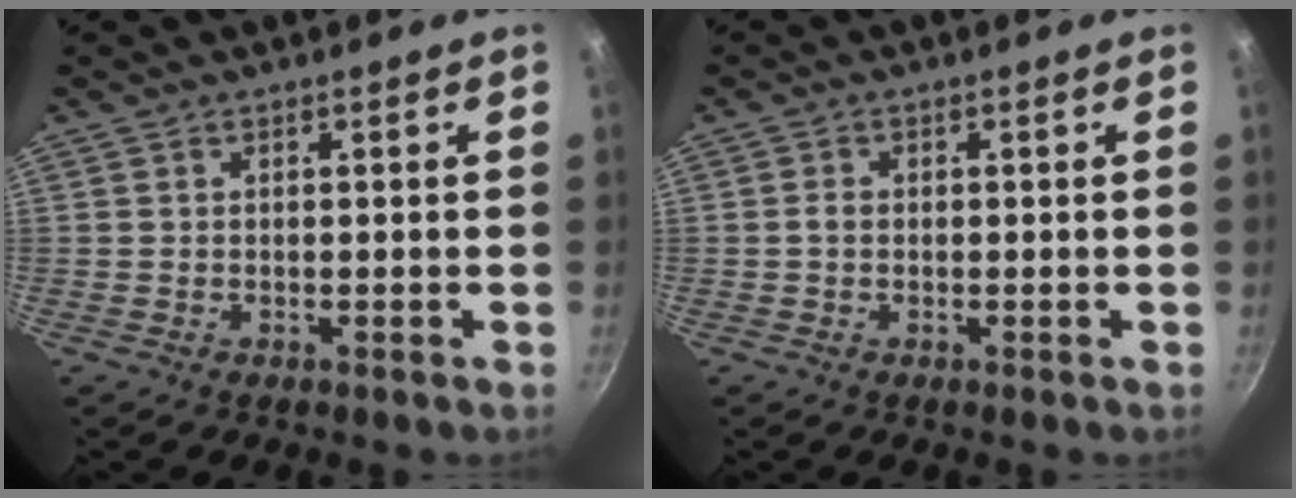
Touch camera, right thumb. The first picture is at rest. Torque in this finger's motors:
{"motor_torque": [-0.07, -0.13, 0.46, -0.41, -0.02]}